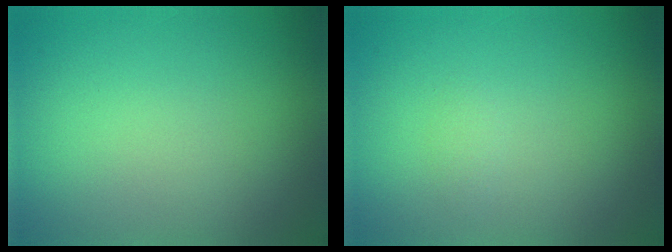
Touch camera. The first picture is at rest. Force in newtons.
{"total": 0.5, "press": 0.5, "slide": 0.1}